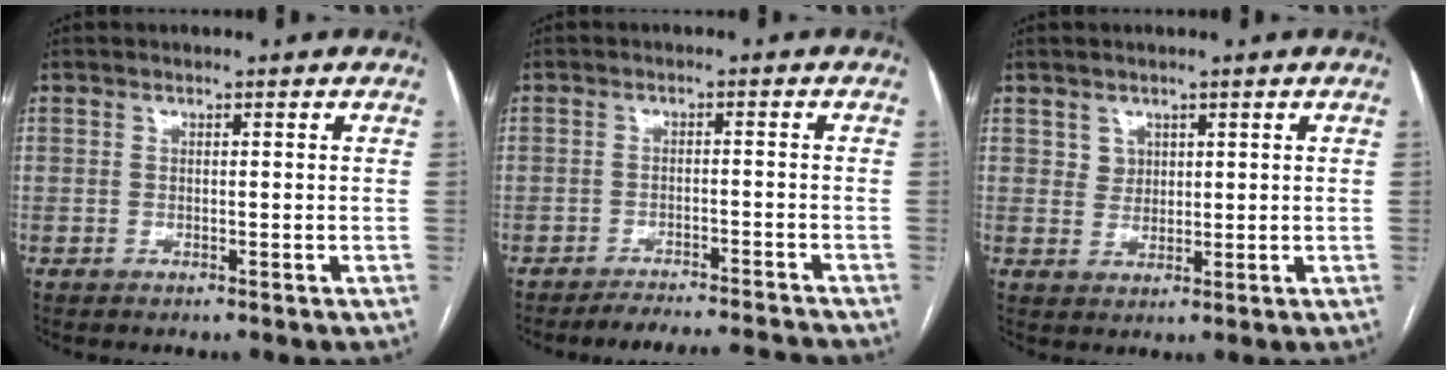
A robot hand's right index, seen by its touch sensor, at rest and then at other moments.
{"total": 9.0, "force": [-8.8, -0.3, 1.5], "torque": [-0.018, 0.005, -0.124]}
{"total": 2.4, "force": [1.2, 2.0, 0.4], "torque": [-0.002, -0.001, 0.020]}